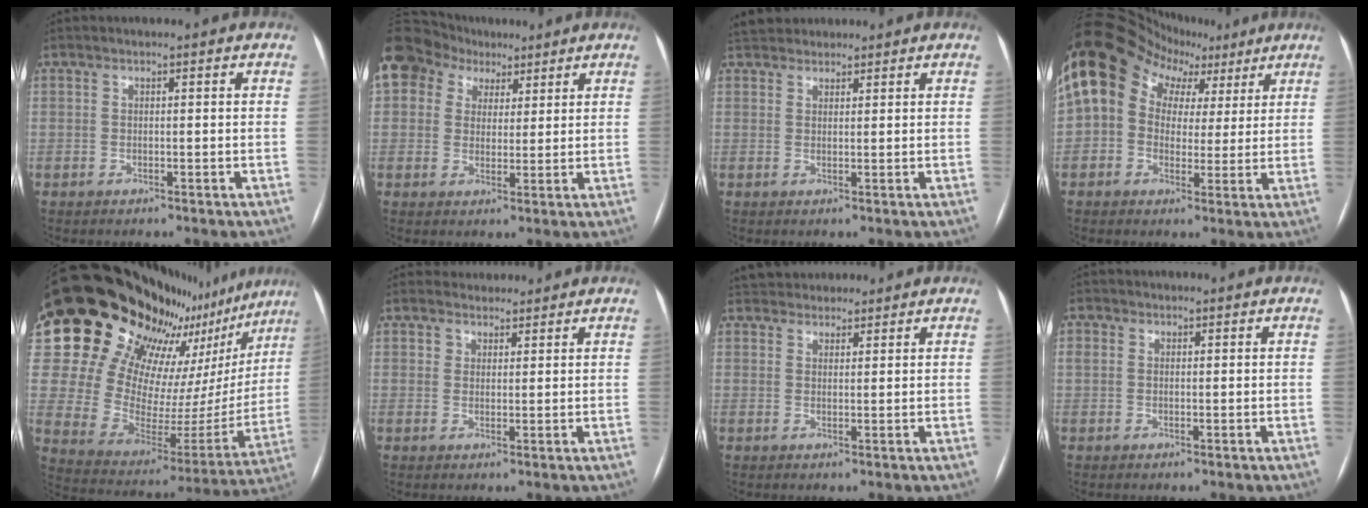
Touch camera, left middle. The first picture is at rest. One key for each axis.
{"total": 20.0, "fx": 10.6, "fy": 15.0, "fz": 8.1, "tx": -0.248, "ty": 0.096, "tz": 0.199}
{"total": 4.4, "fx": 4.0, "fy": 1.7, "fz": 0.8, "tx": -0.014, "ty": 0.029, "tz": 0.072}
{"total": 16.1, "fx": 6.6, "fy": 12.2, "fz": 8.2, "tx": -0.155, "ty": 0.086, "tz": 0.107}
{"total": 32.2, "fx": 25.1, "fy": 10.6, "fz": 17.0, "tx": -0.295, "ty": -0.049, "tz": 0.353}
{"total": 3.2, "fx": 2.8, "fy": 1.7, "fz": -0.3, "tx": 0.015, "ty": 0.011, "tz": 0.041}
{"total": 5.8, "fx": 5.2, "fy": 2.3, "fz": 0.9, "tx": -0.007, "ty": 0.031, "tz": 0.084}
{"total": 1.7, "fx": 0.6, "fy": 1.4, "fz": 0.8, "tx": -0.025, "ty": 0.013, "tz": 0.014}